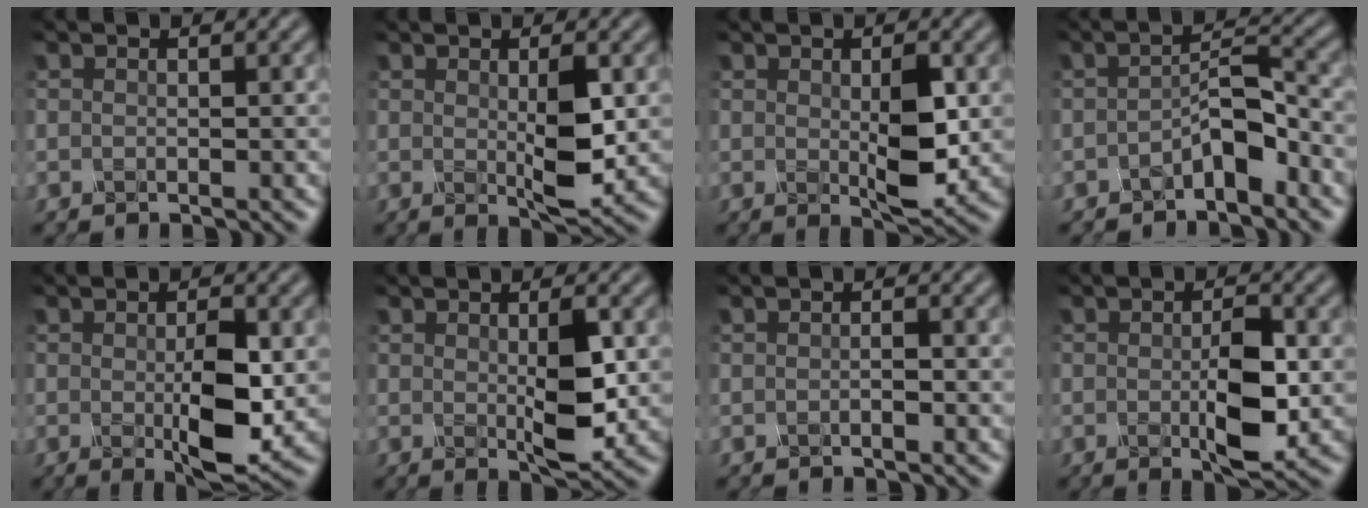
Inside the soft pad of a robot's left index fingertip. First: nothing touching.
{"total": 3.5, "force": [0.1, 0.7, 3.4], "torque": [-0.078, -0.007, 0.011]}
{"total": 3.8, "force": [0.0, 1.2, 3.6], "torque": [-0.079, -0.009, 0.010]}
{"total": 2.5, "force": [-1.8, 0.3, 1.6], "torque": [-0.043, 0.014, -0.031]}
{"total": 5.5, "force": [-0.7, 1.6, 5.2], "torque": [-0.106, -0.011, -0.002]}
{"total": 3.7, "force": [0.1, 0.8, 3.7], "torque": [-0.081, -0.007, 0.011]}
{"total": 0.5, "force": [-0.4, -0.2, 0.4], "torque": [-0.007, 0.002, -0.002]}
{"total": 4.4, "force": [-0.7, 1.2, 4.2], "torque": [-0.092, -0.008, -0.005]}